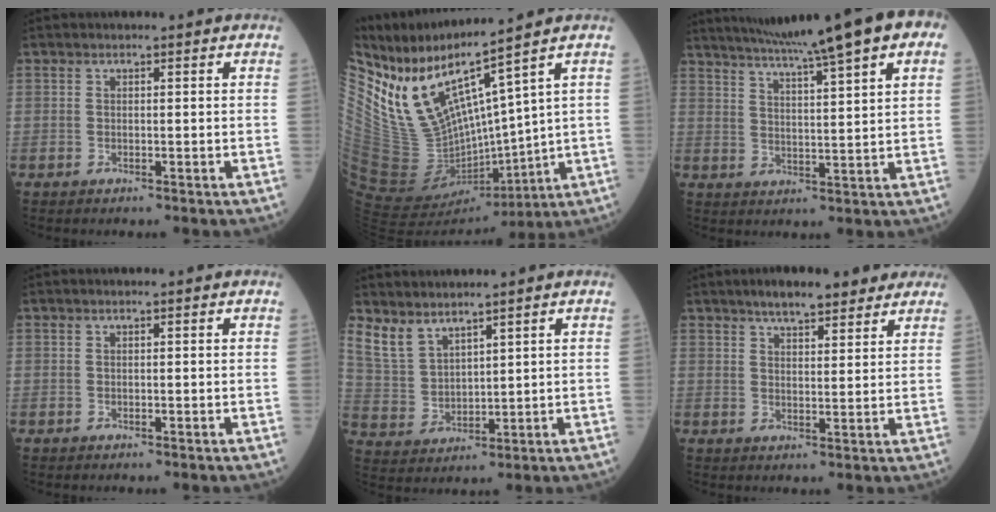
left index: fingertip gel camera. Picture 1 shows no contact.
{"total": 12.8, "force": [9.3, 2.0, 8.5], "torque": [-0.166, -0.030, 0.202]}
{"total": 18.7, "force": [13.7, 0.7, 12.7], "torque": [-0.206, 0.028, 0.184]}
{"total": 0.0}
{"total": 5.5, "force": [4.7, 2.3, 1.7], "torque": [-0.053, -0.004, 0.116]}
{"total": 8.3, "force": [6.6, 2.3, 4.6], "torque": [-0.061, 0.017, 0.092]}